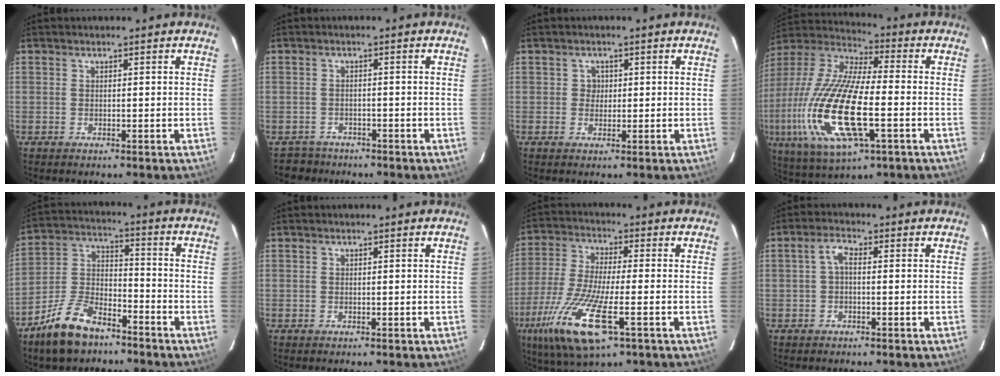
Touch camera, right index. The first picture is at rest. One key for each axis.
{"total": 3.6, "fx": -2.9, "fy": 2.1, "fz": -0.6, "tx": 0.003, "ty": 0.010, "tz": -0.047}
{"total": 1.7, "fx": 0.1, "fy": 1.7, "fz": 0.0, "tx": 0.004, "ty": 0.007, "tz": 0.001}
{"total": 24.5, "fx": -6.4, "fy": 8.0, "fz": 22.2, "tx": -0.459, "ty": -0.041, "tz": -0.122}
{"total": 12.8, "fx": -9.0, "fy": 5.9, "fz": 7.0, "tx": -0.156, "ty": 0.013, "tz": -0.165}
{"total": 0.0}
{"total": 17.4, "fx": -7.6, "fy": 4.8, "fz": 15.0, "tx": -0.315, "ty": -0.044, "tz": -0.146}
{"total": 2.4, "fx": -0.3, "fy": 1.0, "fz": 2.1, "tx": -0.045, "ty": 0.009, "tz": -0.005}